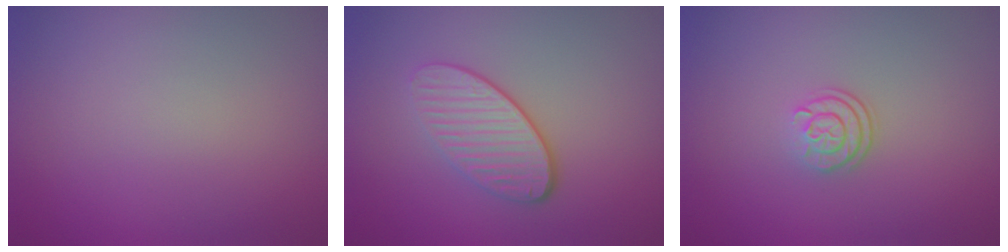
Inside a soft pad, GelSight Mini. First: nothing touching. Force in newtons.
{"total": 3.8, "press": 3.0, "slide": 2.4}
{"total": 2.5, "press": 1.8, "slide": 1.6}